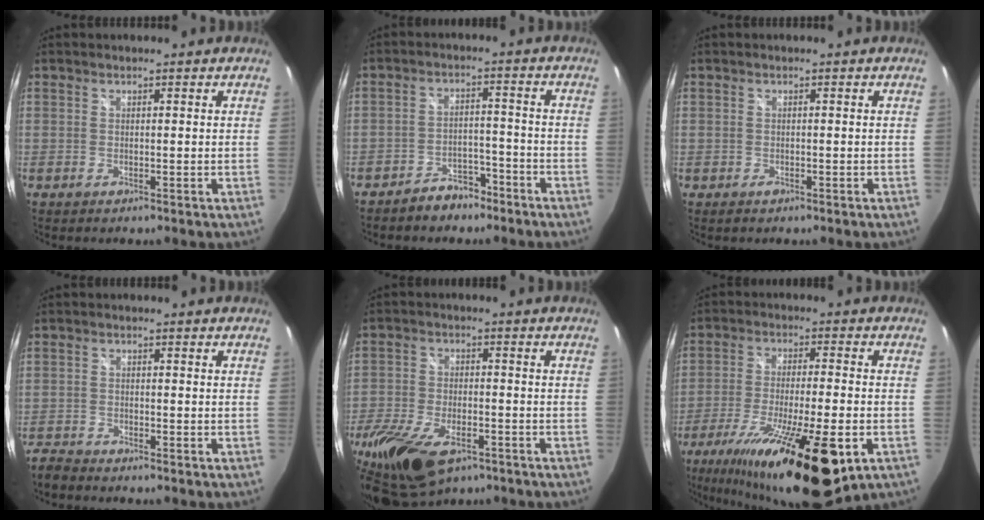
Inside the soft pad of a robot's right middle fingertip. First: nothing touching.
{"total": 6.2, "force": [-5.0, 3.2, 1.8], "torque": [-0.045, 0.020, -0.068]}
{"total": 0.7, "force": [-0.5, 0.5, 0.2], "torque": [-0.003, -0.003, -0.011]}
{"total": 3.2, "force": [-3.2, 0.4, 0.2], "torque": [-0.019, -0.012, -0.068]}
{"total": 19.4, "force": [-11.8, 9.5, 12.1], "torque": [-0.278, -0.047, -0.201]}
{"total": 23.0, "force": [-12.3, 5.8, 18.6], "torque": [-0.330, -0.059, -0.196]}